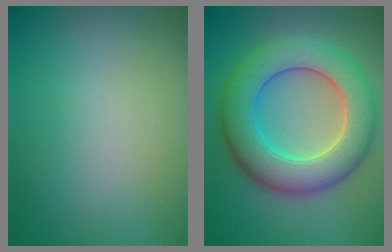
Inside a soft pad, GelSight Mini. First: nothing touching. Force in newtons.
{"total": 9.2, "press": 9.2, "slide": 0.4}